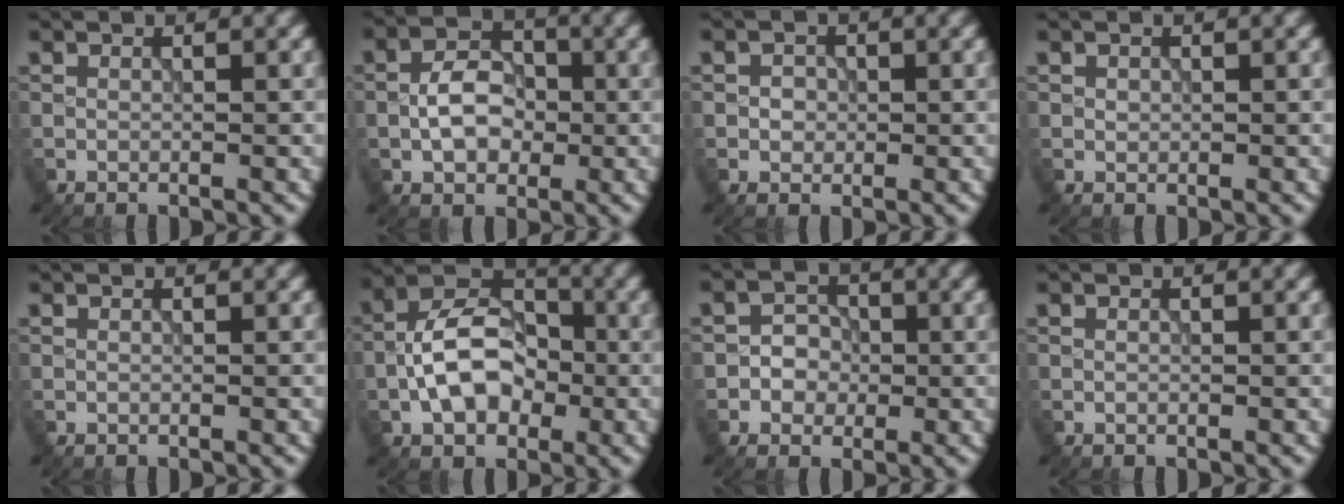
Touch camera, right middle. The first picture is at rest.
{"total": 4.3, "force": [-0.7, 2.9, 3.1], "torque": [-0.052, 0.008, -0.016]}
{"total": 1.3, "force": [0.0, 1.2, 0.5], "torque": [-0.006, -0.002, -0.001]}
{"total": 0.5, "force": [0.2, 0.4, 0.2], "torque": [-0.002, -0.001, 0.004]}
{"total": 0.0}
{"total": 6.9, "force": [-1.6, 4.5, 5.0], "torque": [-0.086, 0.015, -0.036]}
{"total": 2.3, "force": [-0.5, 2.1, 0.8], "torque": [0.007, 0.002, -0.018]}
{"total": 0.0}